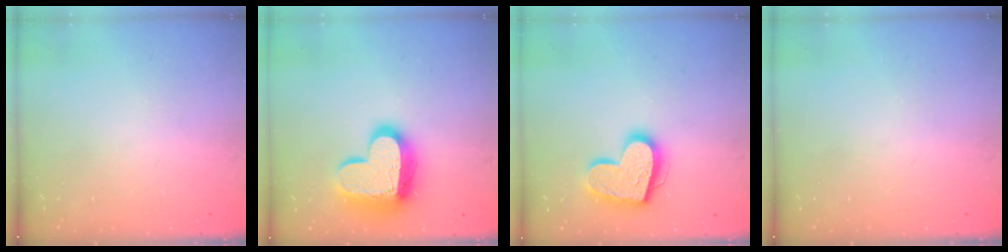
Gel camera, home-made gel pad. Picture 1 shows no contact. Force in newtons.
{"total": 15.7, "press": 15.7, "slide": 1.2}
{"total": 16.9, "press": 16.9, "slide": 1.3}
{"total": 0.0}